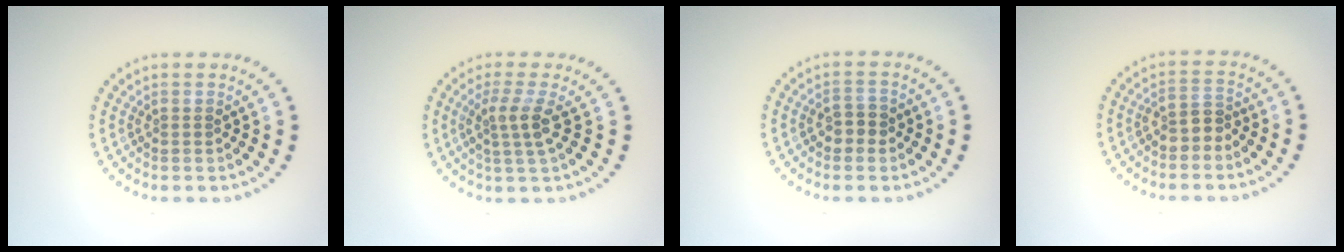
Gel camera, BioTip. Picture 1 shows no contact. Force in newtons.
{"total": 2.5, "press": 1.9, "slide": 1.7}
{"total": 1.9, "press": 1.8, "slide": 0.5}
{"total": 2.1, "press": 2.0, "slide": 0.9}